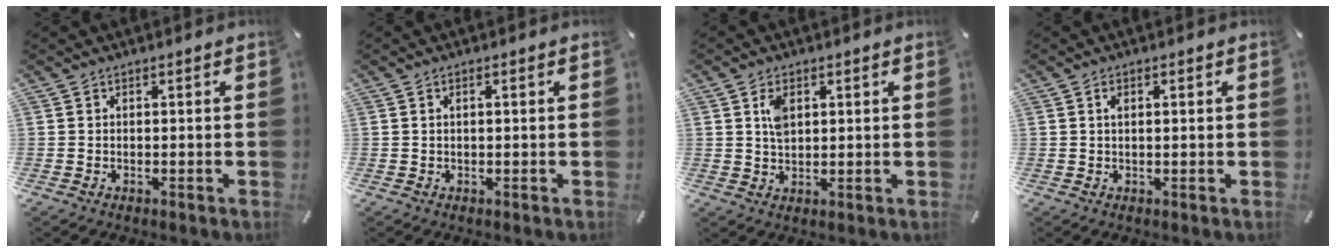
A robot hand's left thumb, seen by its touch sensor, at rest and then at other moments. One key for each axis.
{"total": 1.2, "fx": 0.2, "fy": 0.3, "fz": 1.1, "tx": -0.021, "ty": 0.000, "tz": 0.003}
{"total": 4.4, "fx": 1.6, "fy": 2.8, "fz": 3.1, "tx": -0.053, "ty": -0.001, "tz": 0.025}
{"total": 1.4, "fx": 0.4, "fy": 0.5, "fz": 1.3, "tx": -0.027, "ty": 0.002, "tz": 0.006}